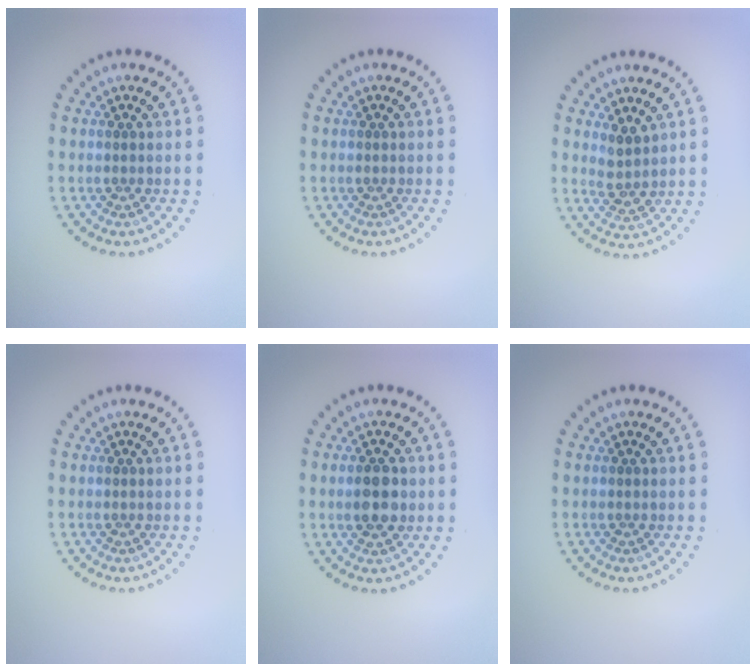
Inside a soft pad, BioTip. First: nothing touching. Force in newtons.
{"total": 0.0}
{"total": 2.1, "press": 1.7, "slide": 1.1}
{"total": 0.0}
{"total": 3.3, "press": 3.2, "slide": 0.2}
{"total": 0.0}